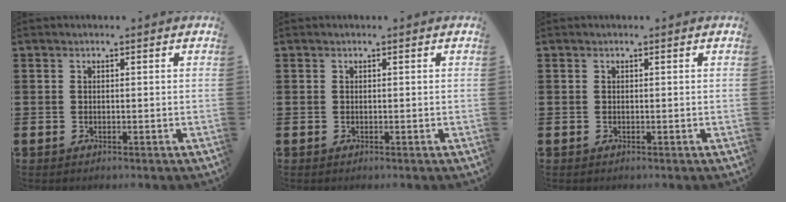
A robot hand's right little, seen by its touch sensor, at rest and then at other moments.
{"total": 0.0}
{"total": 0.0}